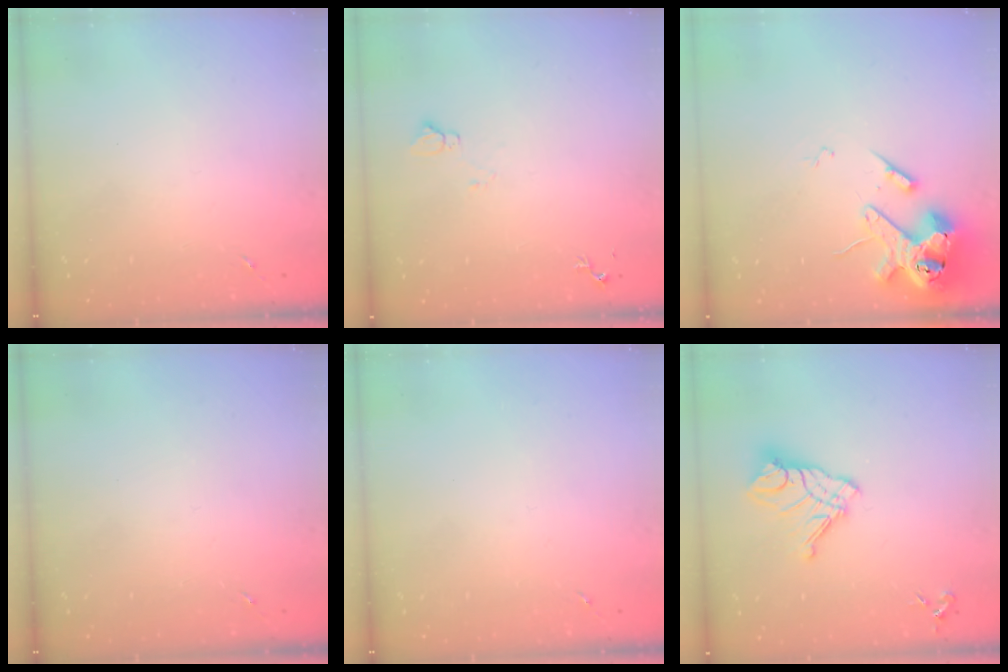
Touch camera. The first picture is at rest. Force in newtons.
{"total": 6.1, "press": 6.0, "slide": 0.8}
{"total": 15.0, "press": 14.9, "slide": 2.1}
{"total": 0.0}
{"total": 0.0}
{"total": 14.1, "press": 14.1, "slide": 1.5}